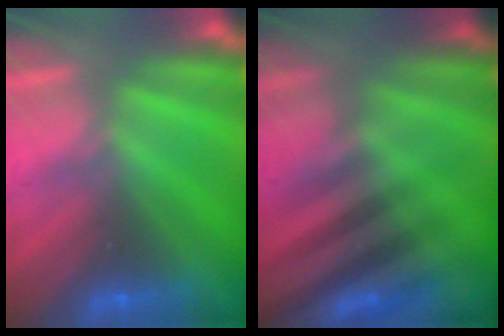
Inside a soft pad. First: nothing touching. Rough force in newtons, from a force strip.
{"total": 2.8}